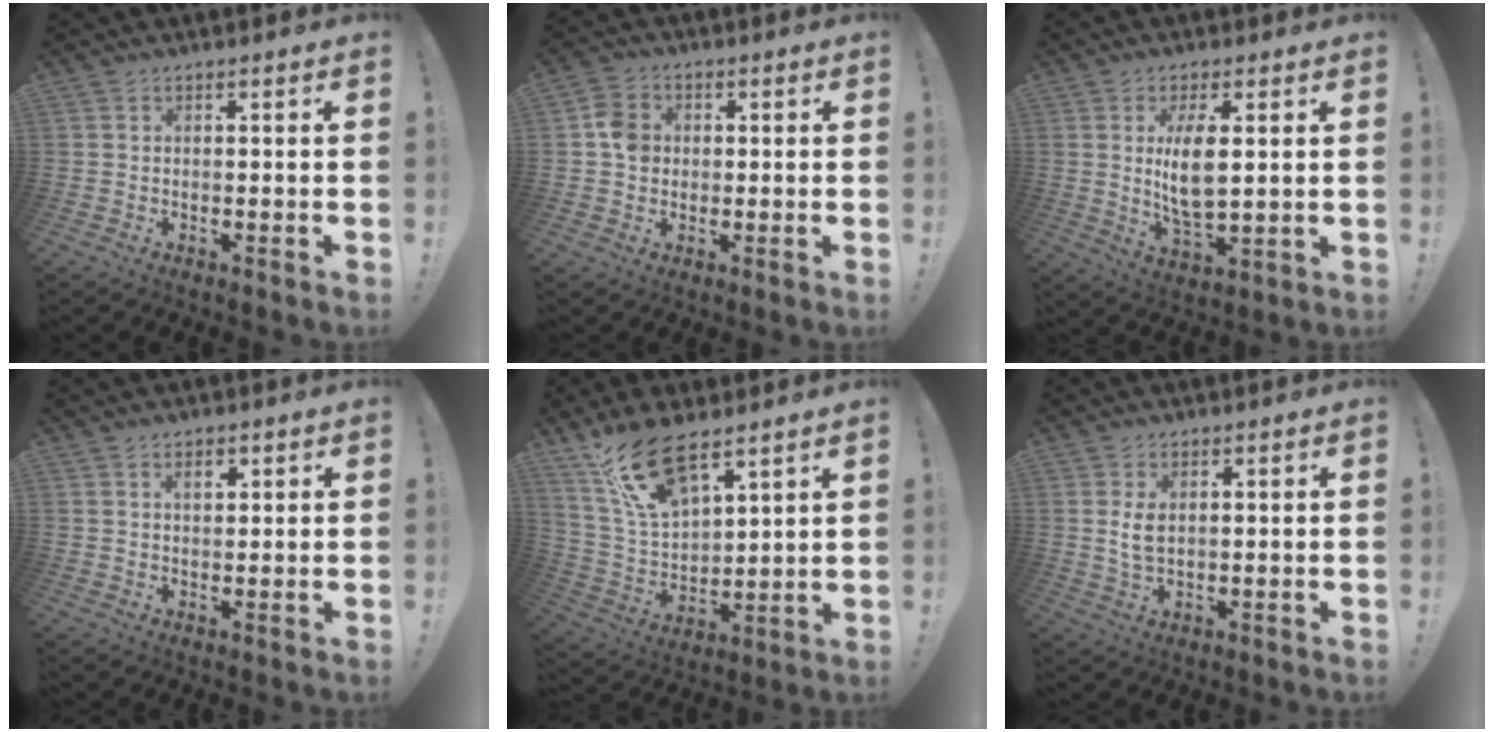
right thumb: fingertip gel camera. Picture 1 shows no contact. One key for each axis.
{"total": 6.7, "fx": 0.0, "fy": 5.8, "fz": 3.3, "tx": -0.055, "ty": 0.013, "tz": 0.003}
{"total": 9.6, "fx": 2.1, "fy": 3.9, "fz": 8.5, "tx": -0.162, "ty": -0.023, "tz": 0.027}
{"total": 2.8, "fx": 1.5, "fy": 1.3, "fz": 2.0, "tx": -0.018, "ty": -0.006, "tz": 0.022}
{"total": 16.6, "fx": 11.8, "fy": 6.1, "fz": 10.0, "tx": -0.194, "ty": -0.066, "tz": 0.215}
{"total": 4.8, "fx": 1.3, "fy": 2.9, "fz": 3.6, "tx": -0.061, "ty": -0.009, "tz": 0.016}